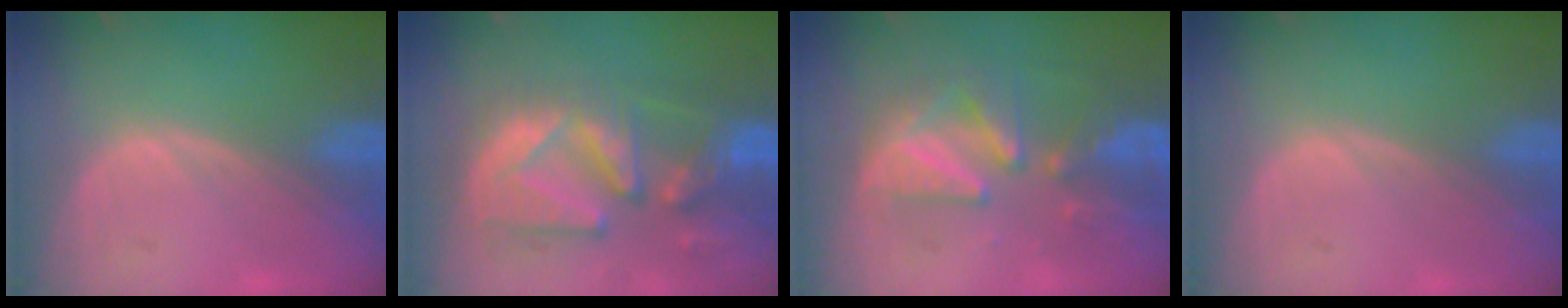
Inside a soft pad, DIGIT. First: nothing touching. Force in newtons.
{"total": 12.0, "press": 11.0, "slide": 4.8}
{"total": 8.2, "press": 8.0, "slide": 1.8}
{"total": 0.0}